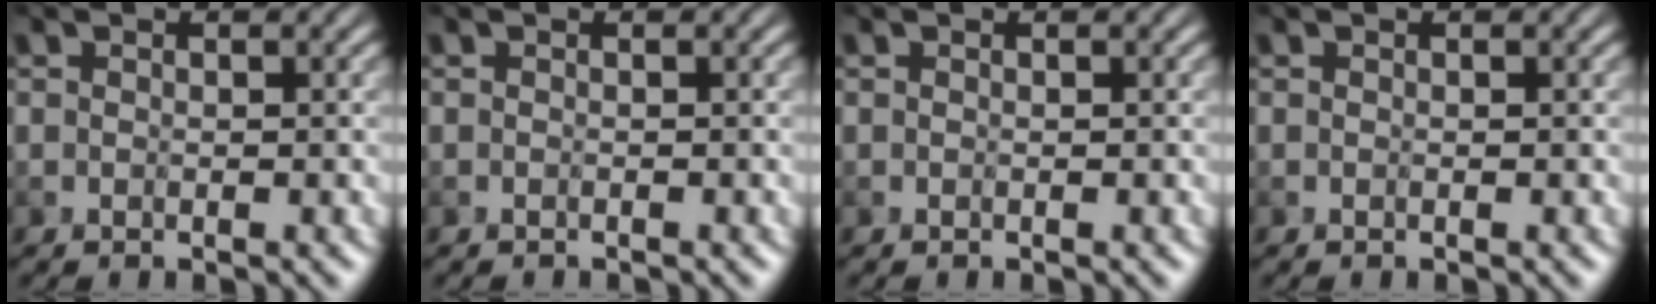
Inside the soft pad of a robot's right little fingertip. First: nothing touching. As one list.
[{"total": 0.6, "force": [-0.6, -0.2, -0.1], "torque": [0.003, -0.002, -0.010]}, {"total": 0.0}, {"total": 0.0}]